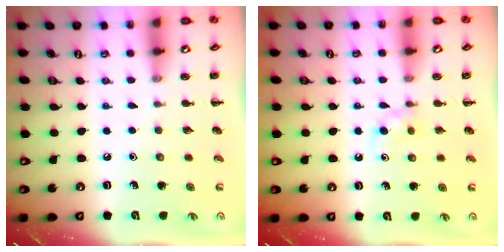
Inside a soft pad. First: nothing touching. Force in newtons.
{"total": 4.2, "press": 4.0, "slide": 1.3}